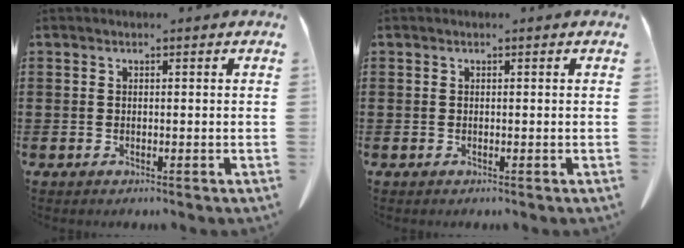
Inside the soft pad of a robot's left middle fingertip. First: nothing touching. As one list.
[{"total": 0.0}]